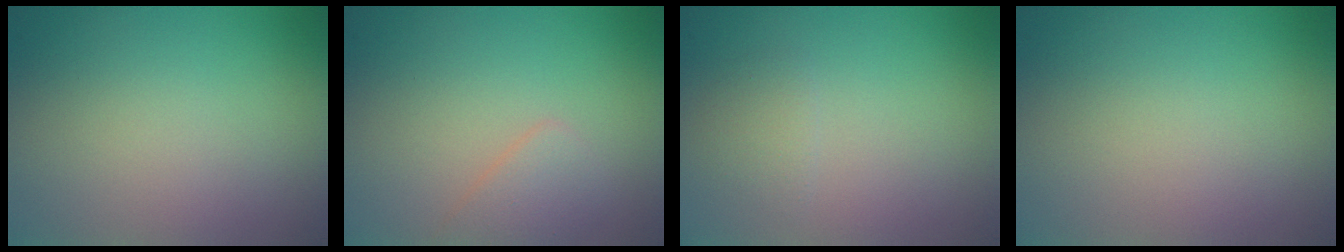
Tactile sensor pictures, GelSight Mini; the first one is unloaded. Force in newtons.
{"total": 1.6, "press": 1.6, "slide": 0.1}
{"total": 1.2, "press": 1.2, "slide": 0.1}
{"total": 0.0}